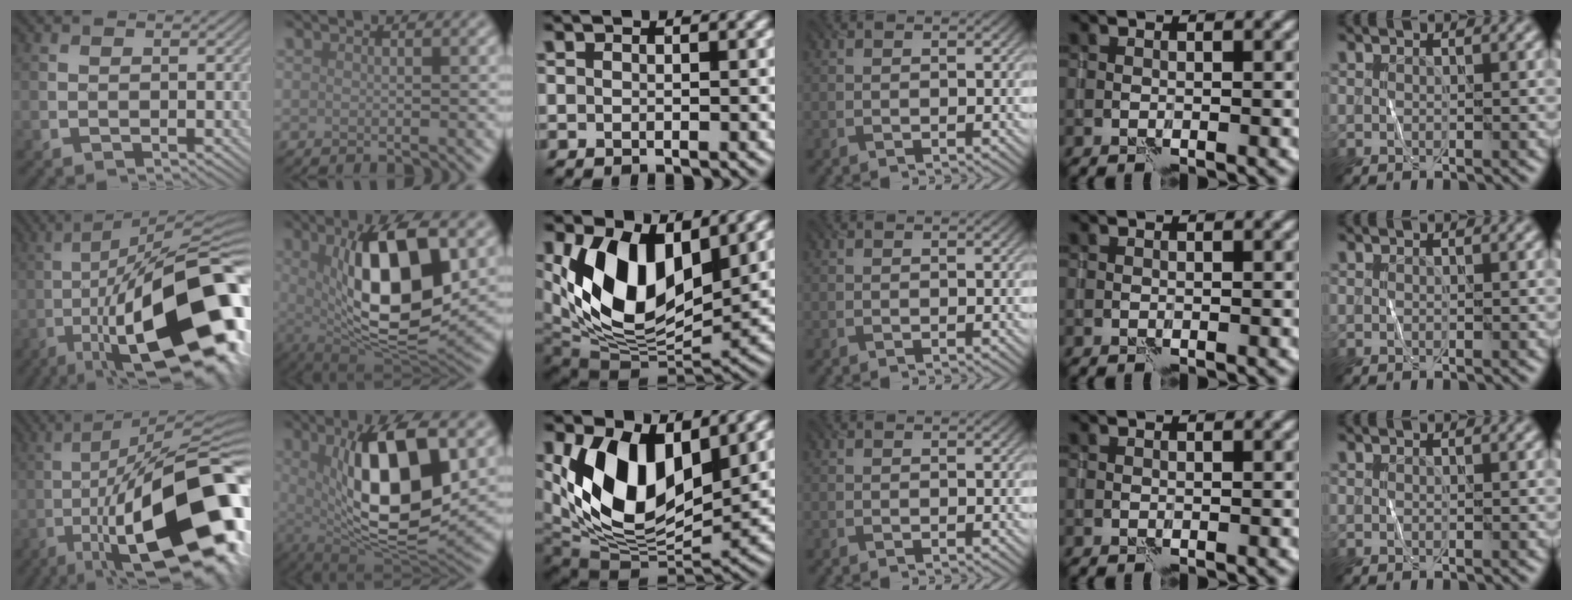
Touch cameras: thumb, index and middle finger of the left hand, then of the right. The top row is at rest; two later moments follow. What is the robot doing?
{"motion": "wrap", "object": "ribbon"}